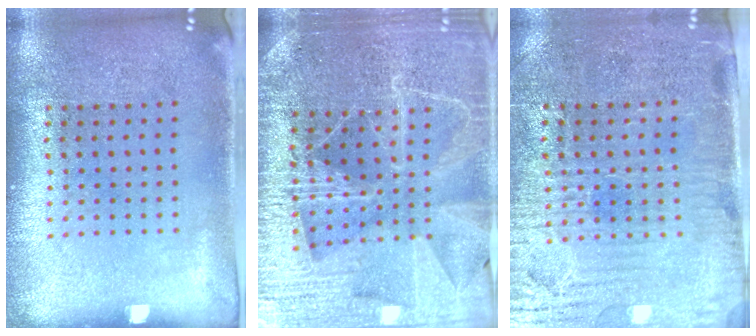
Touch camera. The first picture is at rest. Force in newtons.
{"total": 4.5, "press": 4.2, "slide": 1.7}
{"total": 3.9, "press": 3.4, "slide": 1.8}